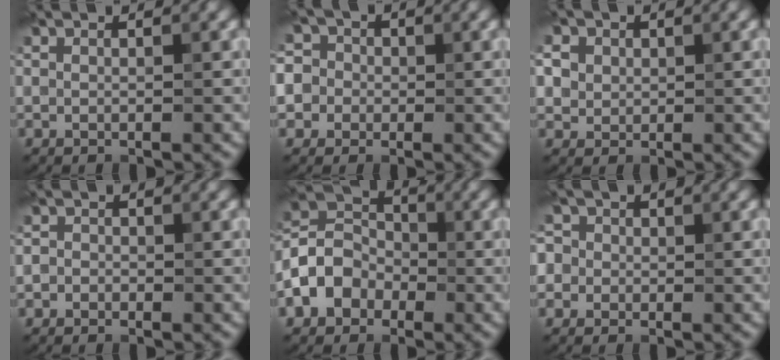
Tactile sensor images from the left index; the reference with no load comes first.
{"total": 7.7, "force": [0.9, 7.1, 2.8], "torque": [-0.053, 0.048, -0.021]}
{"total": 9.5, "force": [3.6, 7.7, 4.3], "torque": [-0.100, 0.032, 0.038]}
{"total": 1.4, "force": [-0.1, 1.3, 0.4], "torque": [0.014, 0.004, -0.021]}
{"total": 5.0, "force": [-2.0, 4.0, 2.2], "torque": [-0.039, 0.011, -0.054]}
{"total": 5.3, "force": [1.2, 4.7, 2.1], "torque": [-0.029, 0.045, -0.018]}